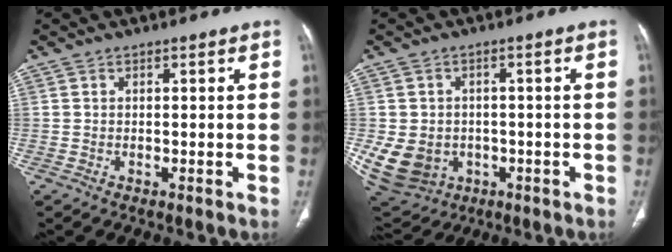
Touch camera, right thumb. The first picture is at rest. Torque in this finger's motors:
{"motor_torque": [2.88, 2.13, 0.42, -0.73, 0.12]}